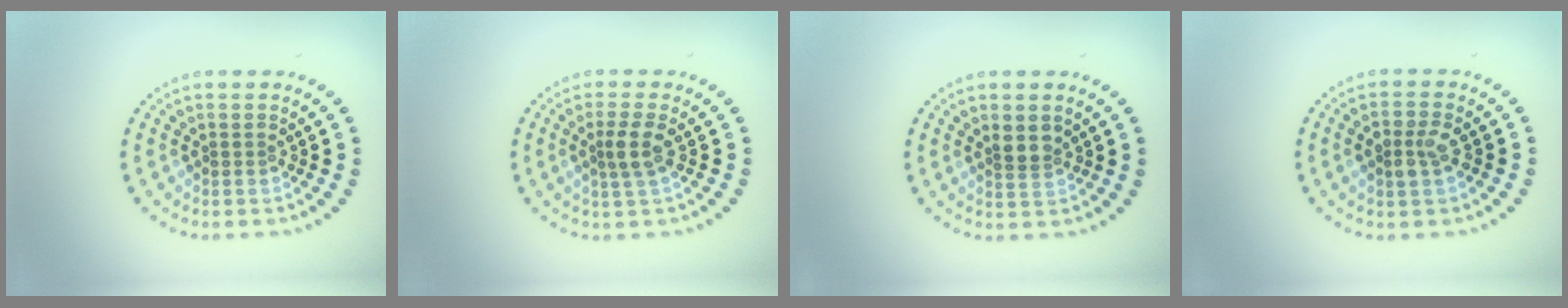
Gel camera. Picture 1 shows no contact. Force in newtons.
{"total": 2.2, "press": 1.9, "slide": 1.1}
{"total": 1.7, "press": 1.5, "slide": 0.9}
{"total": 2.5, "press": 2.5, "slide": 0.4}